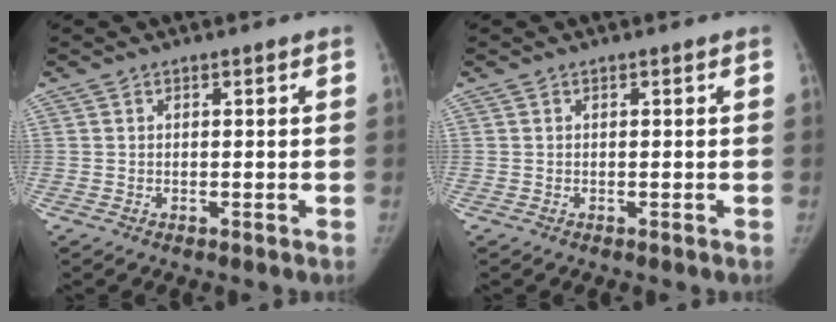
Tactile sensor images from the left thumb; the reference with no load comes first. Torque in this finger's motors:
{"motor_torque": [0.08, -0.36, 0.26, -0.09, 0.05]}